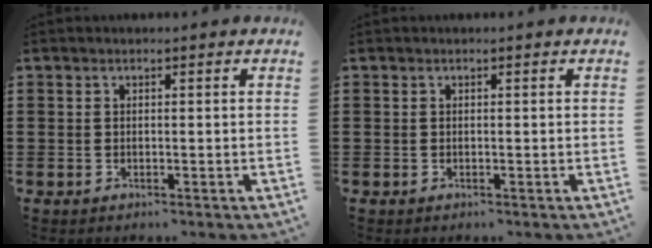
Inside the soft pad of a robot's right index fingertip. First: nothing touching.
{"total": 0.0}